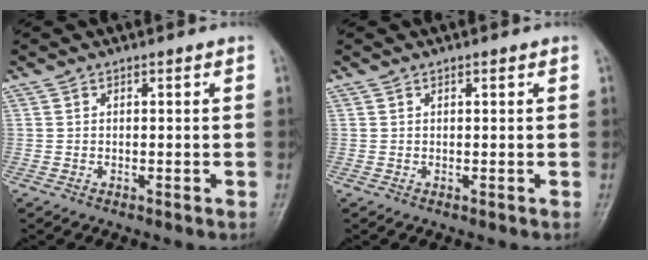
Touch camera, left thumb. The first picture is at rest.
{"total": 0.5, "force": [0.3, 0.1, 0.4], "torque": [-0.007, -0.001, 0.004]}